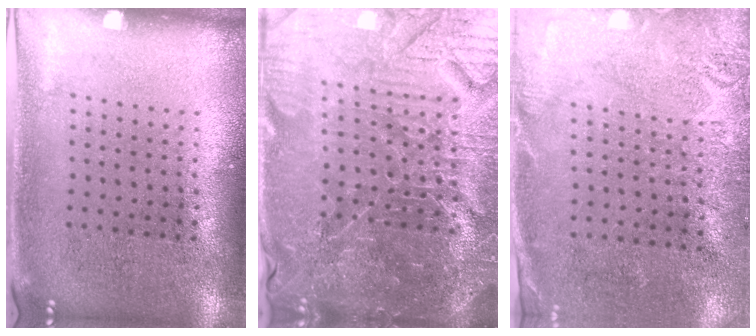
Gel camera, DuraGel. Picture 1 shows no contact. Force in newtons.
{"total": 6.2, "press": 5.7, "slide": 2.3}
{"total": 2.6, "press": 2.4, "slide": 1.1}